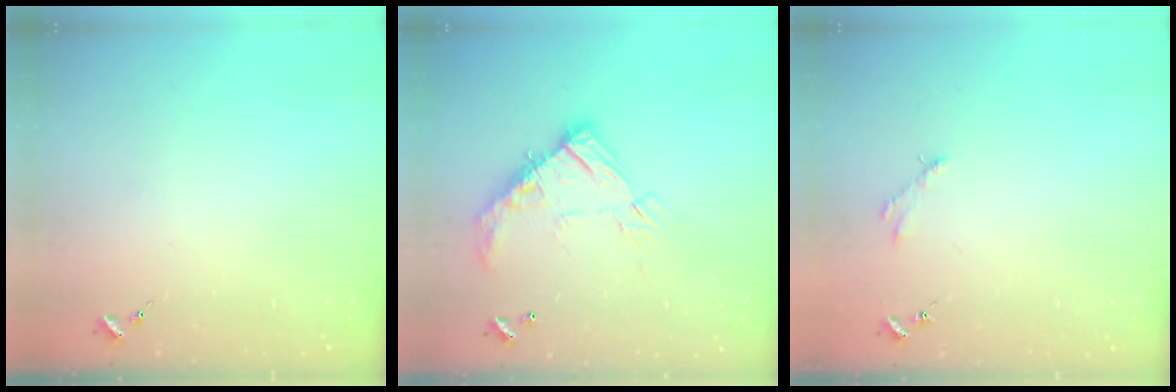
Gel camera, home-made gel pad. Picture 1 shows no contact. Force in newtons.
{"total": 15.6, "press": 15.6, "slide": 1.2}
{"total": 2.5, "press": 2.5, "slide": 0.3}